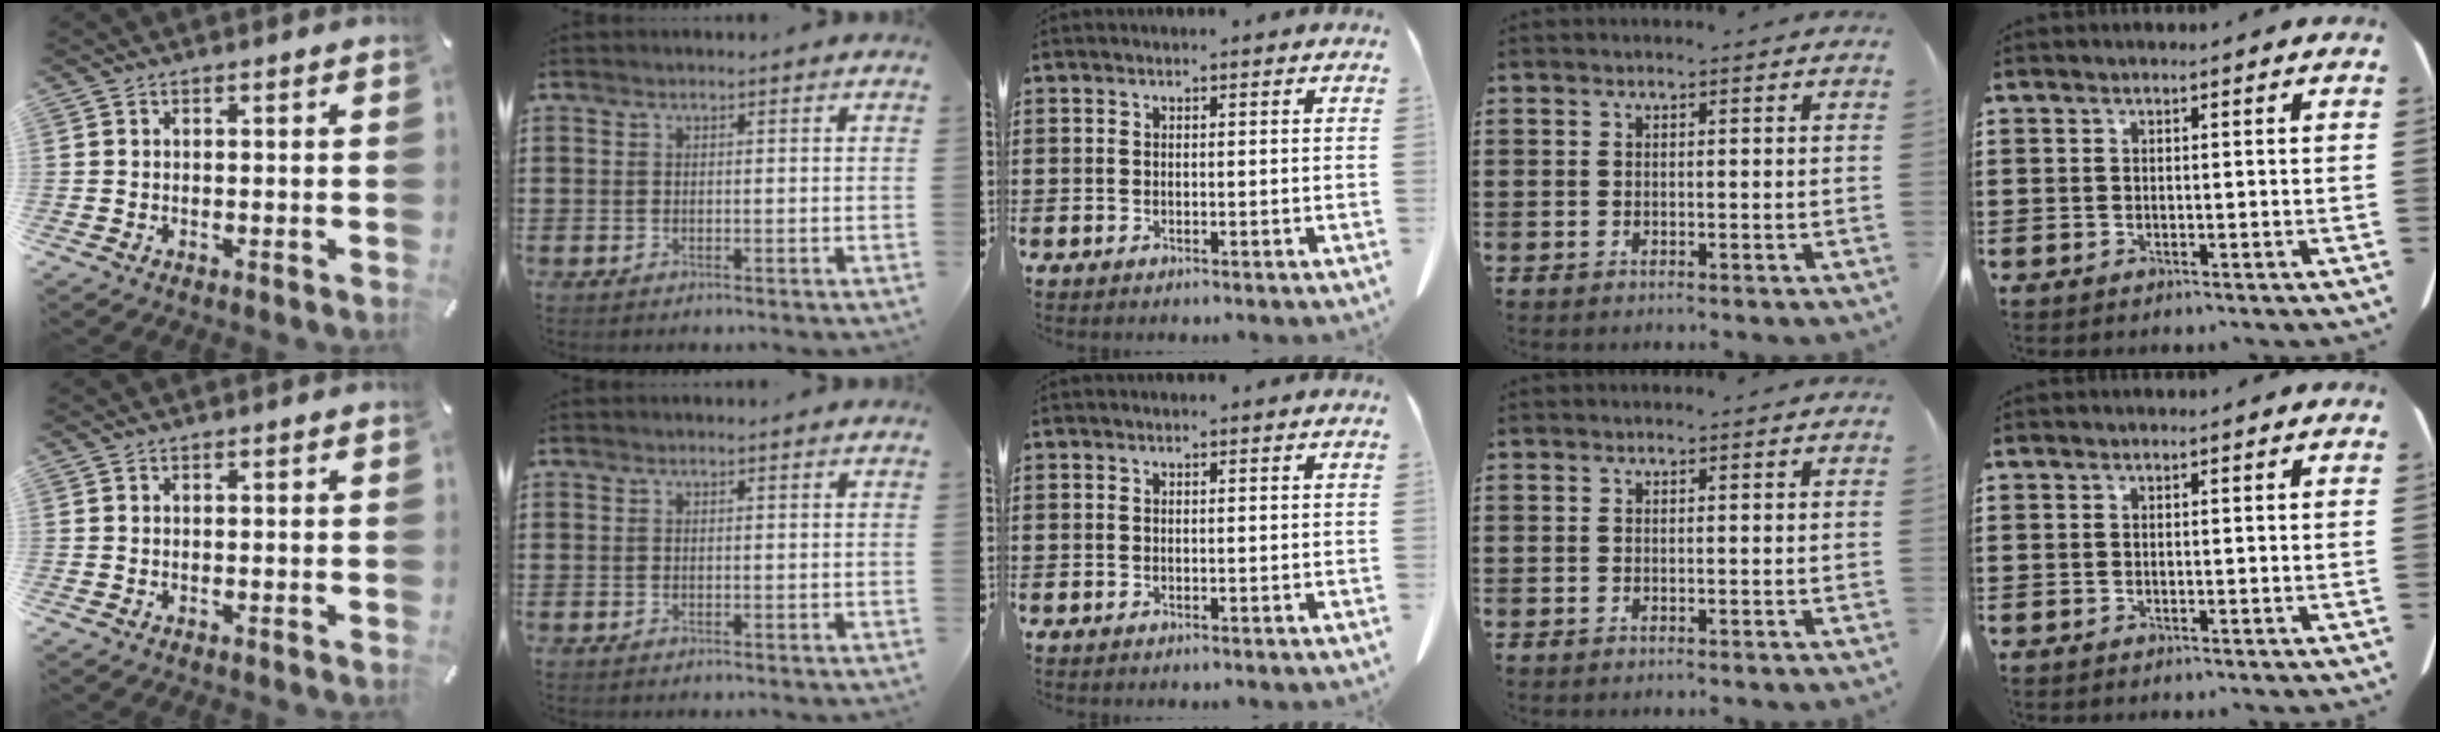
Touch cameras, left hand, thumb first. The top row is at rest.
{}